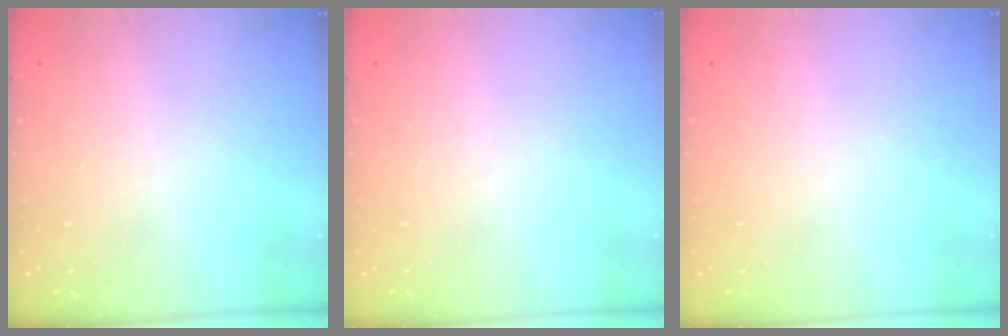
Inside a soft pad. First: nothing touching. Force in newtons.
{"total": 0.0}
{"total": 0.0}